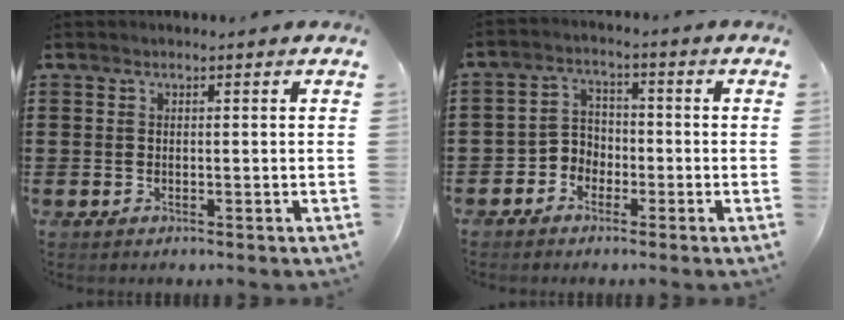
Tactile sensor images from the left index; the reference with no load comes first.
{"total": 3.6, "force": [-2.6, 2.4, 0.4], "torque": [-0.020, 0.009, -0.058]}